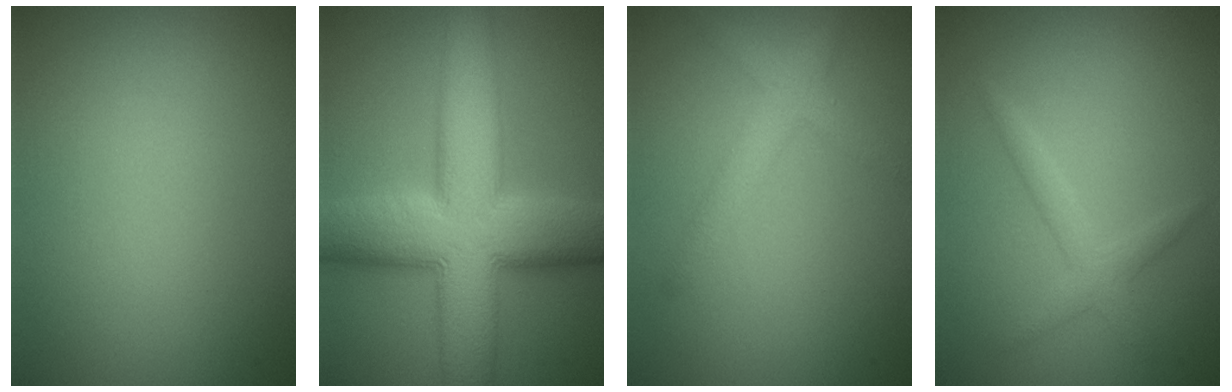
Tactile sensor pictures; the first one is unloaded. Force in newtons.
{"total": 13.0, "press": 12.9, "slide": 0.7}
{"total": 2.9, "press": 2.9, "slide": 0.1}
{"total": 1.8, "press": 1.8, "slide": 0.1}